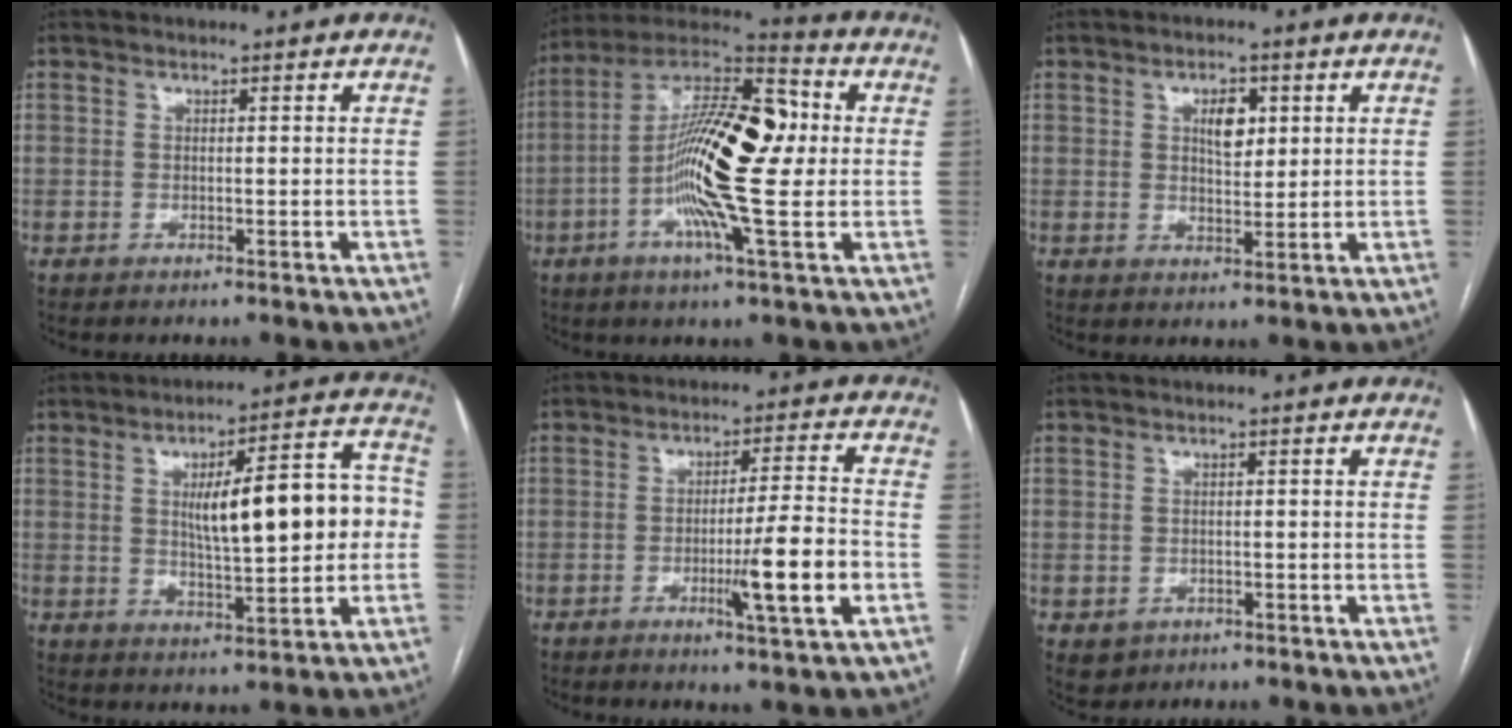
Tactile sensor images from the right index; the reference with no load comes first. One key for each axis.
{"total": 19.5, "fx": -0.6, "fy": 3.0, "fz": 19.2, "tx": -0.345, "ty": 0.023, "tz": -0.024}
{"total": 4.3, "fx": 1.5, "fy": 2.1, "fz": 3.4, "tx": -0.056, "ty": 0.002, "tz": 0.026}
{"total": 14.8, "fx": 1.0, "fy": 3.8, "fz": 14.3, "tx": -0.198, "ty": 0.035, "tz": 0.021}
{"total": 10.0, "fx": -3.0, "fy": -0.5, "fz": 9.6, "tx": -0.149, "ty": -0.013, "tz": -0.050}
{"total": 2.8, "fx": -0.9, "fy": 2.6, "fz": 0.5, "tx": -0.005, "ty": 0.003, "tz": -0.004}